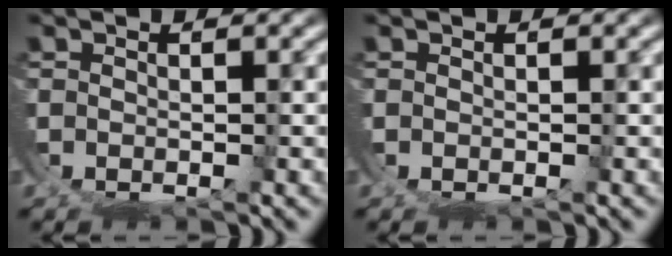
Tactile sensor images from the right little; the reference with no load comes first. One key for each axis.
{"total": 0.0}